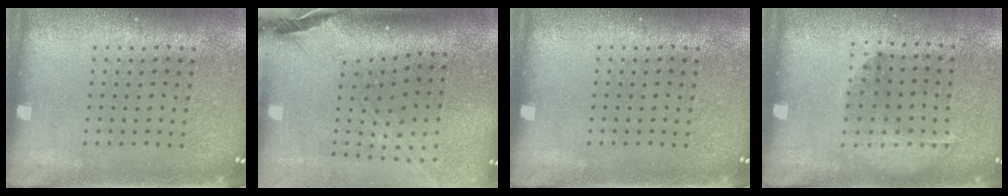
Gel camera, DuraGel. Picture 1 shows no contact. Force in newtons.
{"total": 2.8, "press": 2.0, "slide": 1.9}
{"total": 0.0}
{"total": 1.0, "press": 1.0, "slide": 0.3}